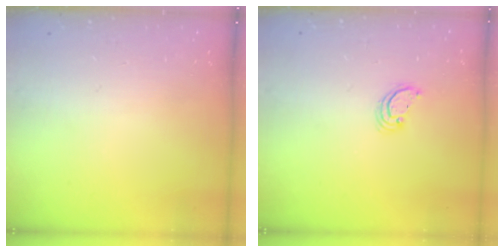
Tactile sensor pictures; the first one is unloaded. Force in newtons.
{"total": 2.8, "press": 2.8, "slide": 0.2}